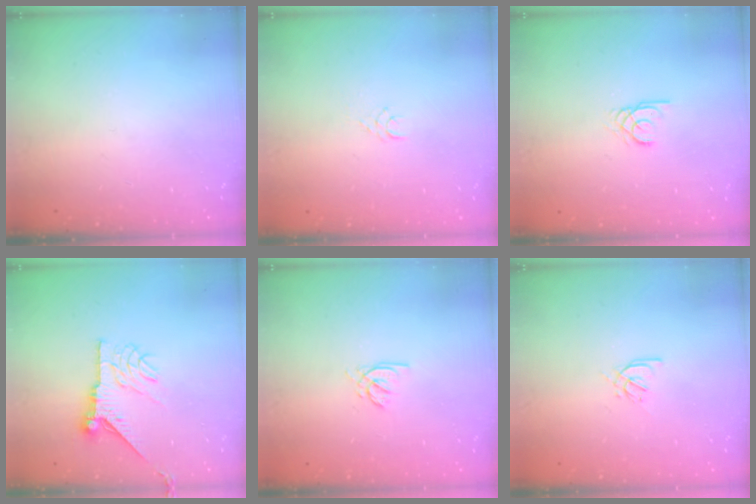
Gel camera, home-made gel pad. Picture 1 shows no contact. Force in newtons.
{"total": 4.8, "press": 4.8, "slide": 0.3}
{"total": 2.0, "press": 2.0, "slide": 0.2}
{"total": 10.1, "press": 10.1, "slide": 0.3}
{"total": 1.5, "press": 1.5, "slide": 0.2}
{"total": 2.4, "press": 2.4, "slide": 0.6}